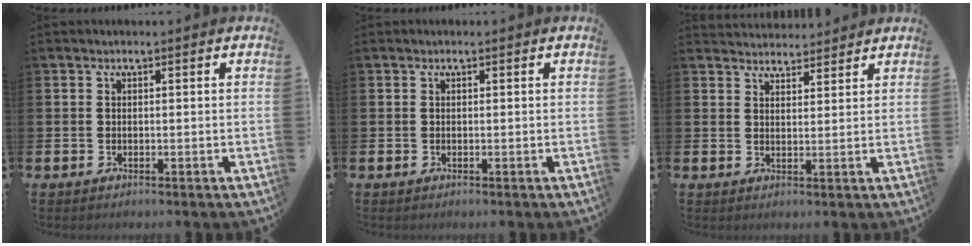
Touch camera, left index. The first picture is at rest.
{"total": 0.0}
{"total": 3.5, "force": [3.4, 0.8, -0.4], "torque": [0.000, -0.016, 0.062]}